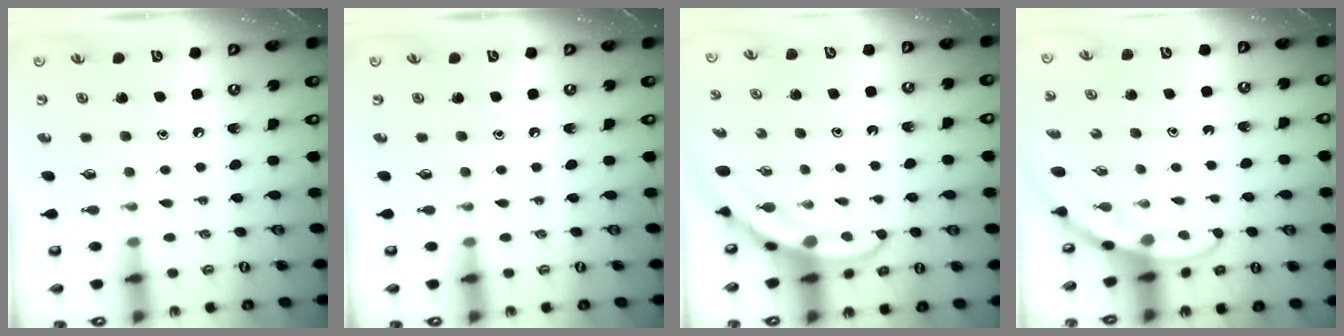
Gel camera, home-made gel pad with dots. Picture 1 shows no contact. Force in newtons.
{"total": 0.0}
{"total": 4.0, "press": 4.0, "slide": 0.7}
{"total": 3.1, "press": 3.1, "slide": 0.1}